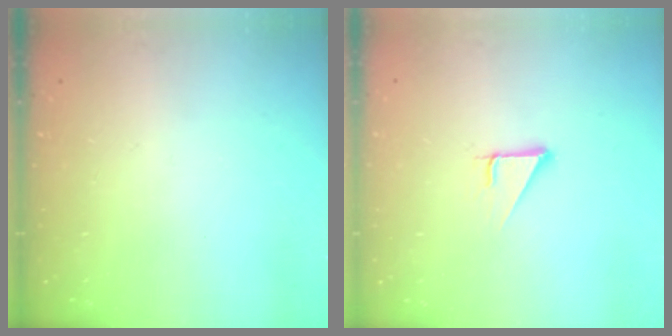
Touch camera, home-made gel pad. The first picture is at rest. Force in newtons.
{"total": 2.9, "press": 2.9, "slide": 0.1}